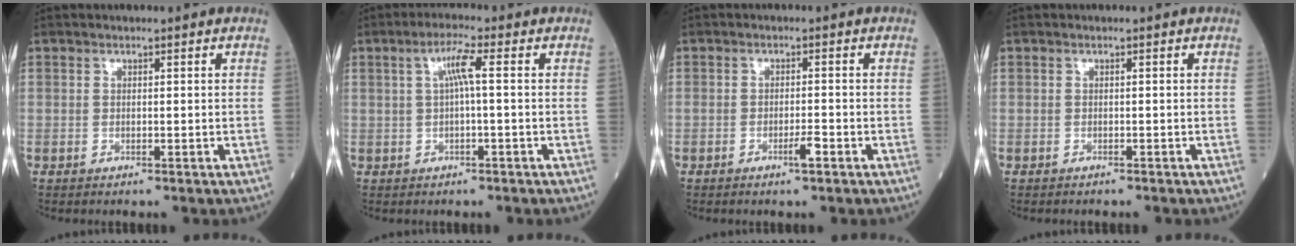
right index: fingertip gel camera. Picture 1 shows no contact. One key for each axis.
{"total": 3.7, "fx": 0.5, "fy": 0.1, "fz": 3.6, "tx": -0.070, "ty": 0.012, "tz": 0.011}
{"total": 2.2, "fx": -1.2, "fy": 0.1, "fz": 1.8, "tx": -0.031, "ty": -0.002, "tz": -0.021}
{"total": 1.3, "fx": -1.2, "fy": 0.3, "fz": 0.3, "tx": -0.011, "ty": -0.002, "tz": -0.015}